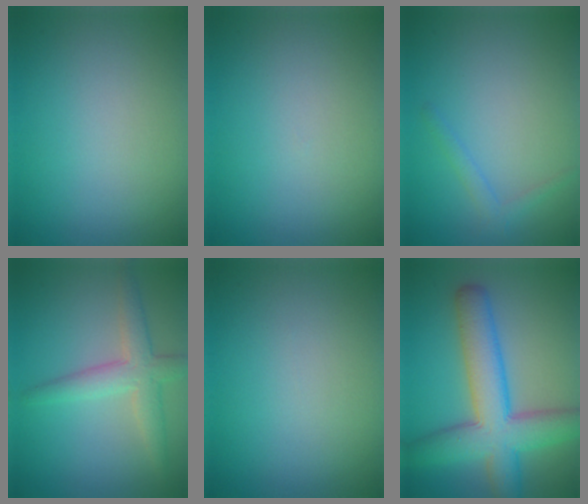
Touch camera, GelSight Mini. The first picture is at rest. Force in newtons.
{"total": 0.0}
{"total": 1.3, "press": 1.3, "slide": 0.1}
{"total": 3.6, "press": 3.6, "slide": 0.2}
{"total": 0.0}
{"total": 8.6, "press": 8.6, "slide": 0.3}